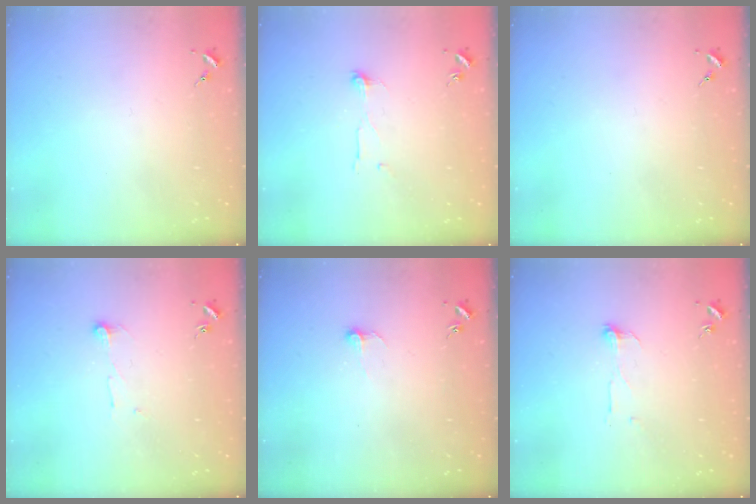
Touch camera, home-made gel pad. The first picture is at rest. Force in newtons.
{"total": 3.6, "press": 3.6, "slide": 0.3}
{"total": 0.0}
{"total": 5.4, "press": 5.4, "slide": 0.2}
{"total": 4.6, "press": 4.6, "slide": 0.4}
{"total": 5.5, "press": 5.5, "slide": 0.6}